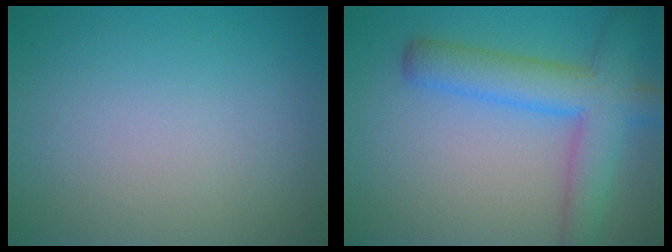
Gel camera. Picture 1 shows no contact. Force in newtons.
{"total": 5.3, "press": 5.3, "slide": 0.3}